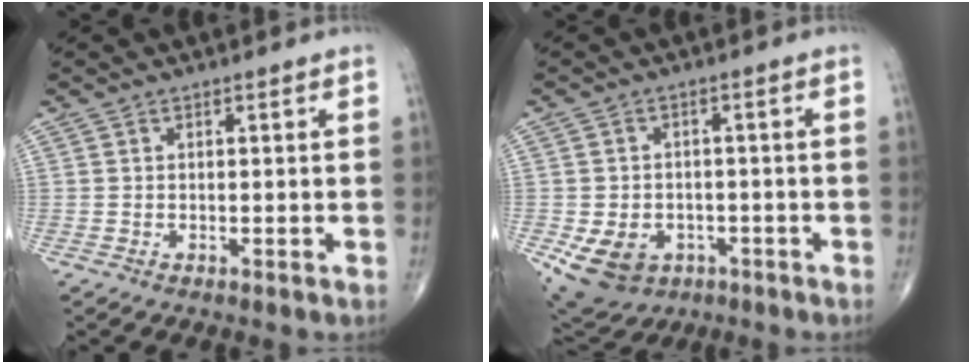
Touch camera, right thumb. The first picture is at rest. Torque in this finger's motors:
{"motor_torque": [2.73, 2.28, 0.56, -0.74, 0.07]}